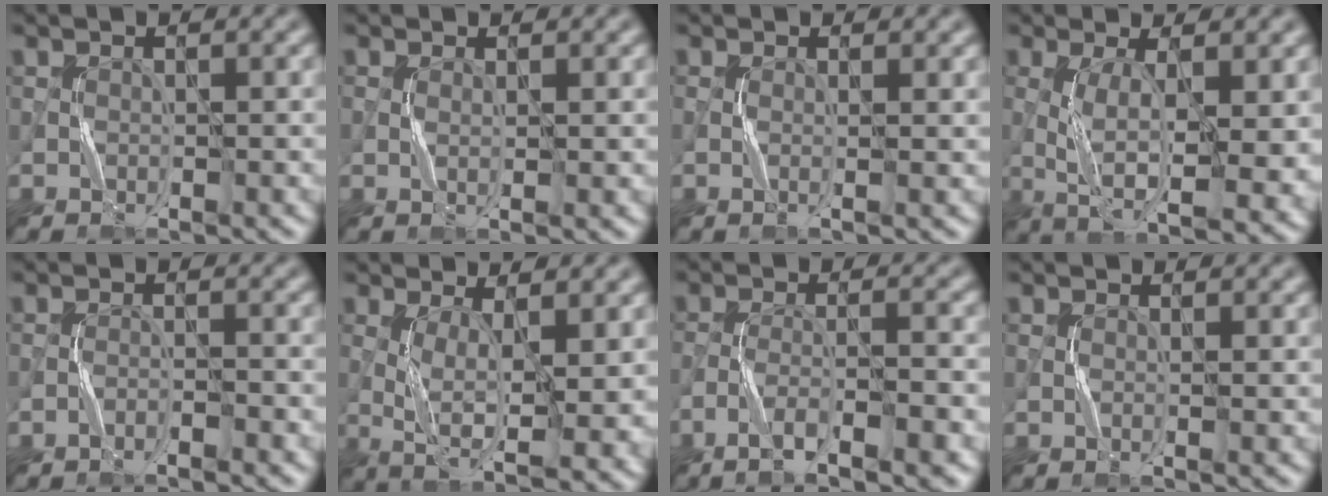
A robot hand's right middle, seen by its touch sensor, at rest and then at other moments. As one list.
[{"total": 1.2, "force": [0.4, 0.2, 1.0], "torque": [-0.018, -0.002, 0.005]}, {"total": 1.5, "force": [0.3, 0.4, 1.4], "torque": [-0.022, 0.003, -0.007]}, {"total": 8.6, "force": [-0.7, 2.6, 8.1], "torque": [-0.149, -0.008, -0.007]}, {"total": 1.9, "force": [-1.4, 0.2, 1.3], "torque": [-0.028, 0.011, -0.027]}, {"total": 7.0, "force": [0.0, 2.0, 6.7], "torque": [-0.124, -0.008, 0.005]}, {"total": 6.4, "force": [-3.8, 1.3, 5.0], "torque": [-0.083, 0.006, -0.068]}, {"total": 0.8, "force": [0.1, 0.1, 0.8], "torque": [-0.016, 0.000, -0.003]}]